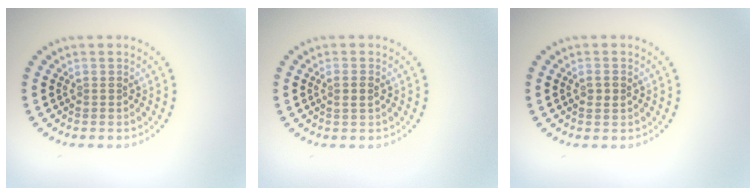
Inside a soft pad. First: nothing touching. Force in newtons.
{"total": 1.2, "press": 1.0, "slide": 0.6}
{"total": 1.2, "press": 1.1, "slide": 0.1}